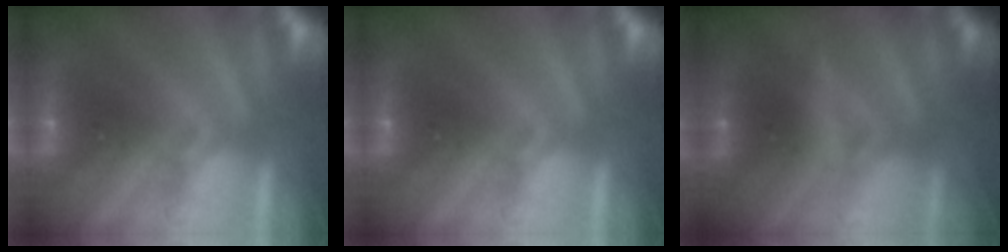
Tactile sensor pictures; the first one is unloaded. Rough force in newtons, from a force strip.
{"total": 0.0}
{"total": 2.4}